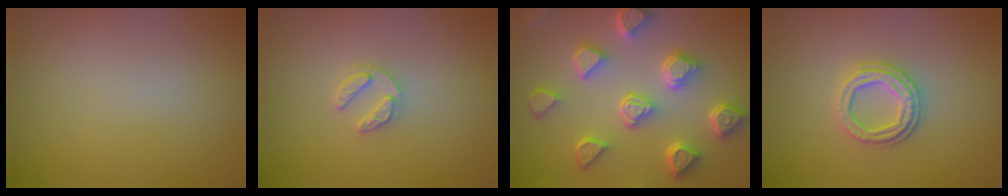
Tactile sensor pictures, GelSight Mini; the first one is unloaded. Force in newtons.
{"total": 1.6, "press": 1.6, "slide": 0.3}
{"total": 7.2, "press": 5.8, "slide": 4.2}
{"total": 2.9, "press": 2.7, "slide": 1.0}